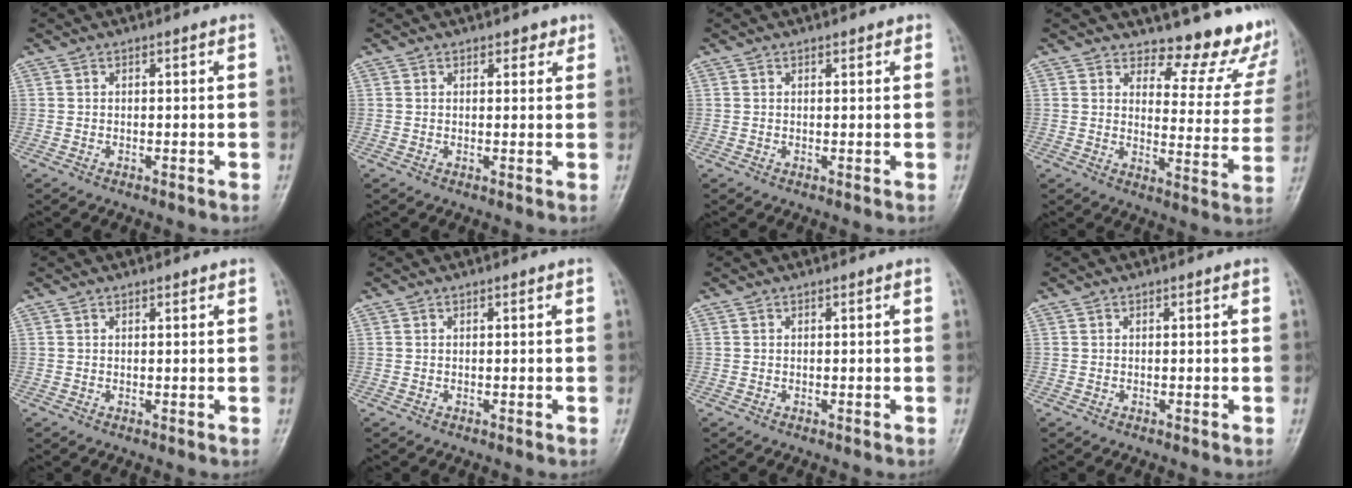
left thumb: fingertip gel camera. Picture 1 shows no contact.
{"total": 2.0, "force": [1.4, 1.1, 0.8], "torque": [0.008, -0.006, 0.014]}
{"total": 1.1, "force": [0.8, 0.5, 0.5], "torque": [0.000, -0.003, 0.007]}
{"total": 14.5, "force": [12.6, 5.4, 4.8], "torque": [-0.008, -0.118, 0.137]}
{"total": 0.8, "force": [0.7, 0.3, 0.3], "torque": [-0.003, -0.003, 0.008]}
{"total": 0.0}
{"total": 0.0}
{"total": 0.0}